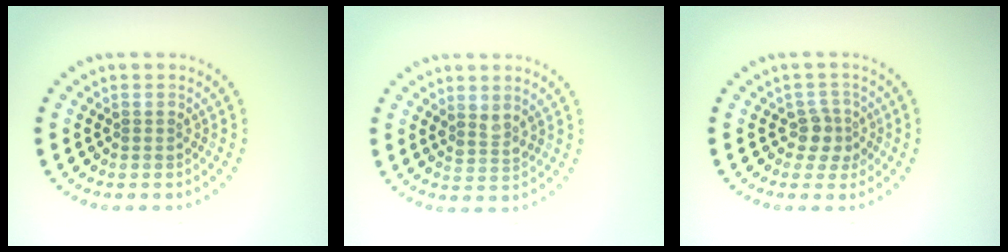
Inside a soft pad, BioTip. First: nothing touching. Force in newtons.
{"total": 1.5, "press": 1.2, "slide": 0.9}
{"total": 2.2, "press": 1.8, "slide": 1.3}